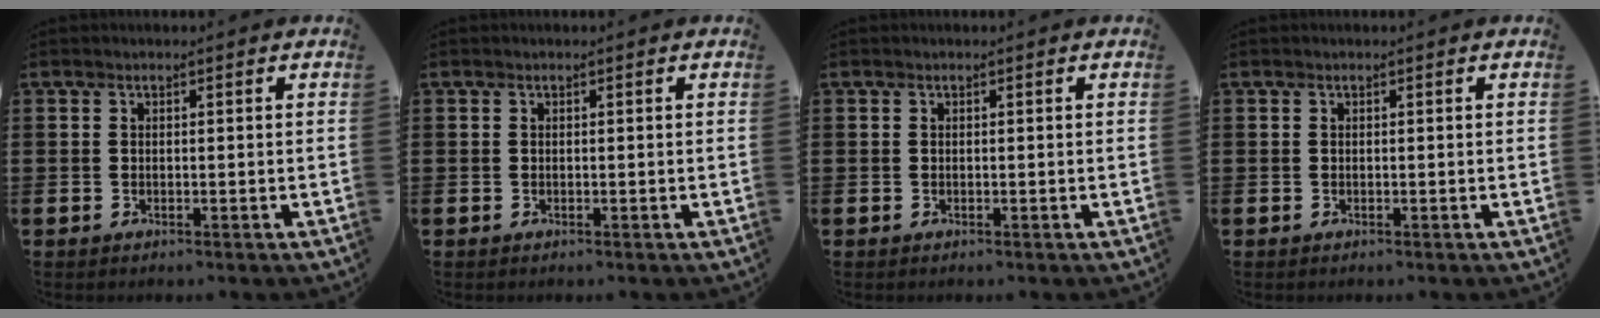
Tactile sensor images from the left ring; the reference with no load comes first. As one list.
[{"total": 0.0}, {"total": 0.0}, {"total": 0.0}]